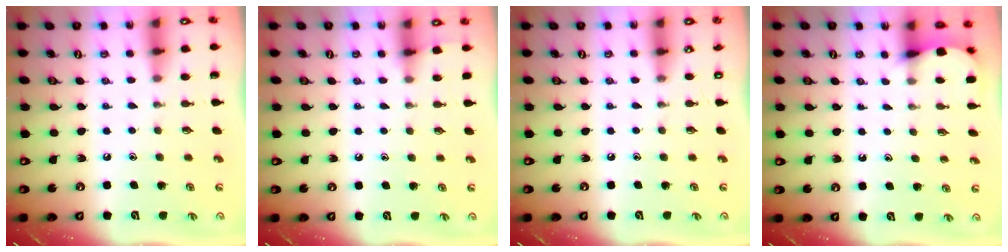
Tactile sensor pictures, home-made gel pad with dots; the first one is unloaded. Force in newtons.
{"total": 2.8, "press": 2.8, "slide": 0.5}
{"total": 0.0}
{"total": 2.1, "press": 2.1, "slide": 0.1}